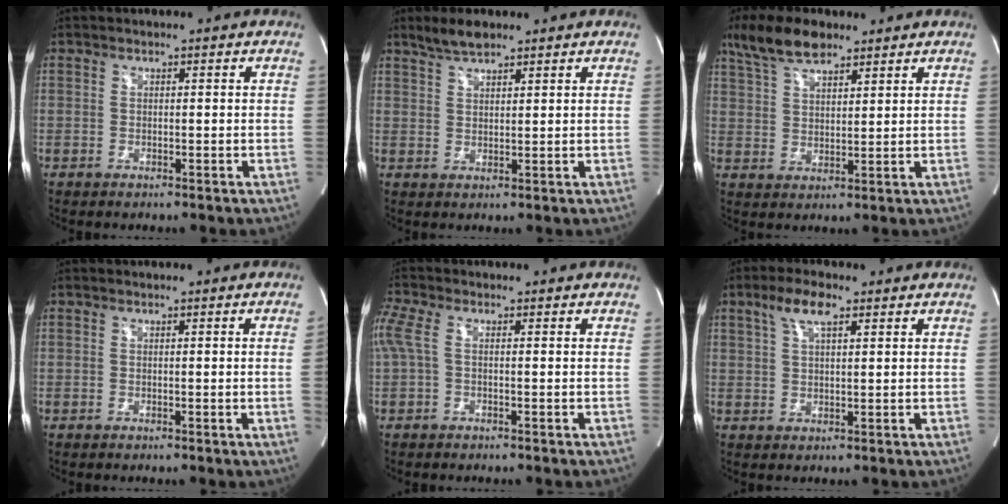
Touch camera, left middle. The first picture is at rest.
{"total": 4.1, "force": [3.4, 1.0, 2.1], "torque": [-0.050, 0.009, 0.068]}
{"total": 8.7, "force": [6.6, 2.9, 4.8], "torque": [-0.100, 0.016, 0.126]}
{"total": 1.4, "force": [-0.1, -0.6, 1.2], "torque": [-0.014, -0.001, 0.000]}
{"total": 3.6, "force": [0.1, 1.3, 3.3], "torque": [-0.101, 0.020, 0.004]}
{"total": 5.1, "force": [2.8, 1.4, 4.0], "torque": [-0.086, 0.015, 0.056]}